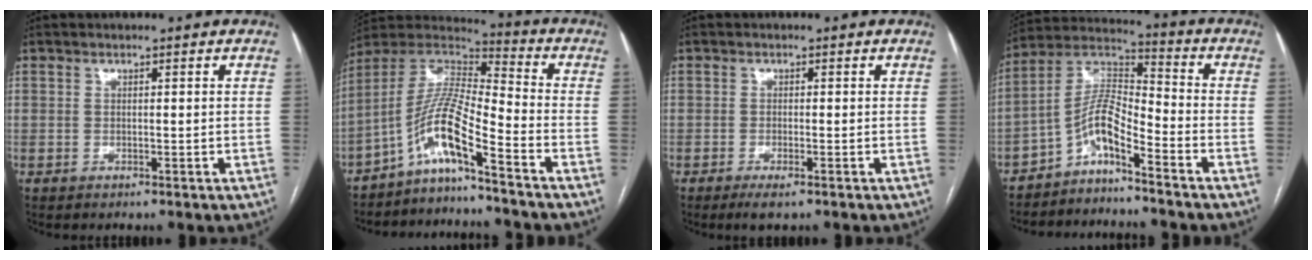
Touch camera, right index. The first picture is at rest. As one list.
[{"total": 10.7, "force": [-6.9, 0.4, 8.3], "torque": [-0.172, 0.018, -0.132]}, {"total": 2.6, "force": [-1.7, 0.4, 2.0], "torque": [-0.035, -0.005, -0.026]}, {"total": 8.0, "force": [-5.2, 1.3, 6.0], "torque": [-0.126, 0.023, -0.102]}]